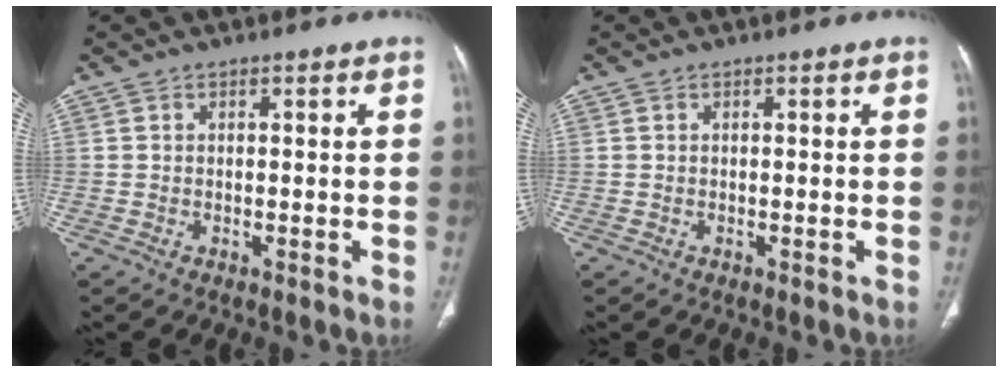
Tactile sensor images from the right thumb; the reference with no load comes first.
{"total": 0.0}